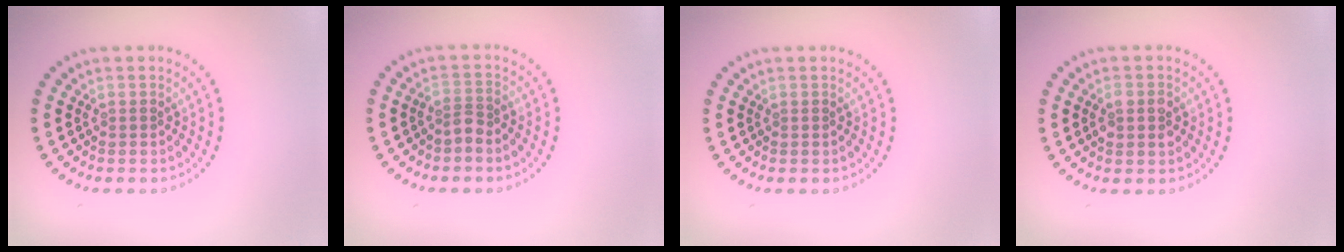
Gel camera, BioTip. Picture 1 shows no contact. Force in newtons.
{"total": 1.4, "press": 1.2, "slide": 0.9}
{"total": 0.0}
{"total": 2.3, "press": 2.3, "slide": 0.2}